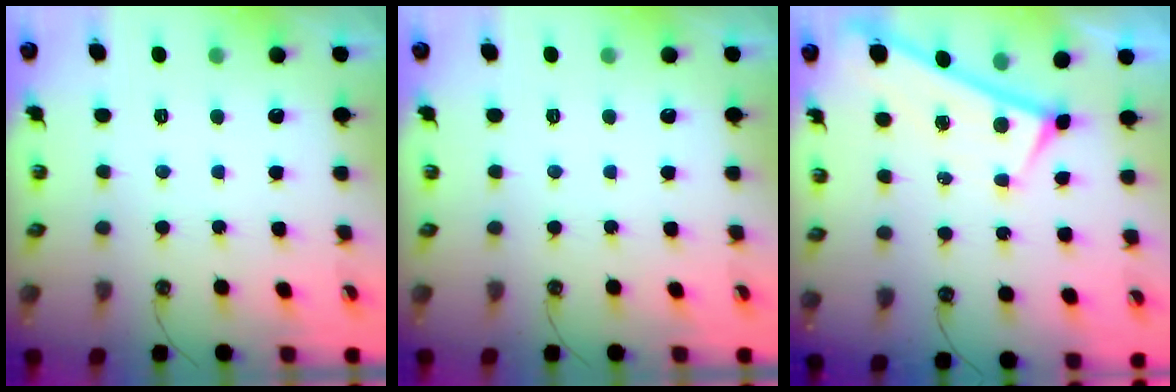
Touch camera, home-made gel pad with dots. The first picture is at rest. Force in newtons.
{"total": 0.0}
{"total": 0.0}